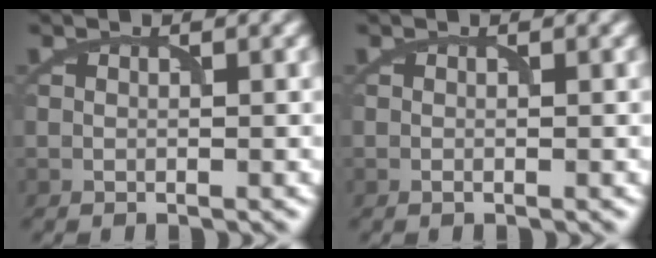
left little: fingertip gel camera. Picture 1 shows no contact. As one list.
[{"total": 0.0}]